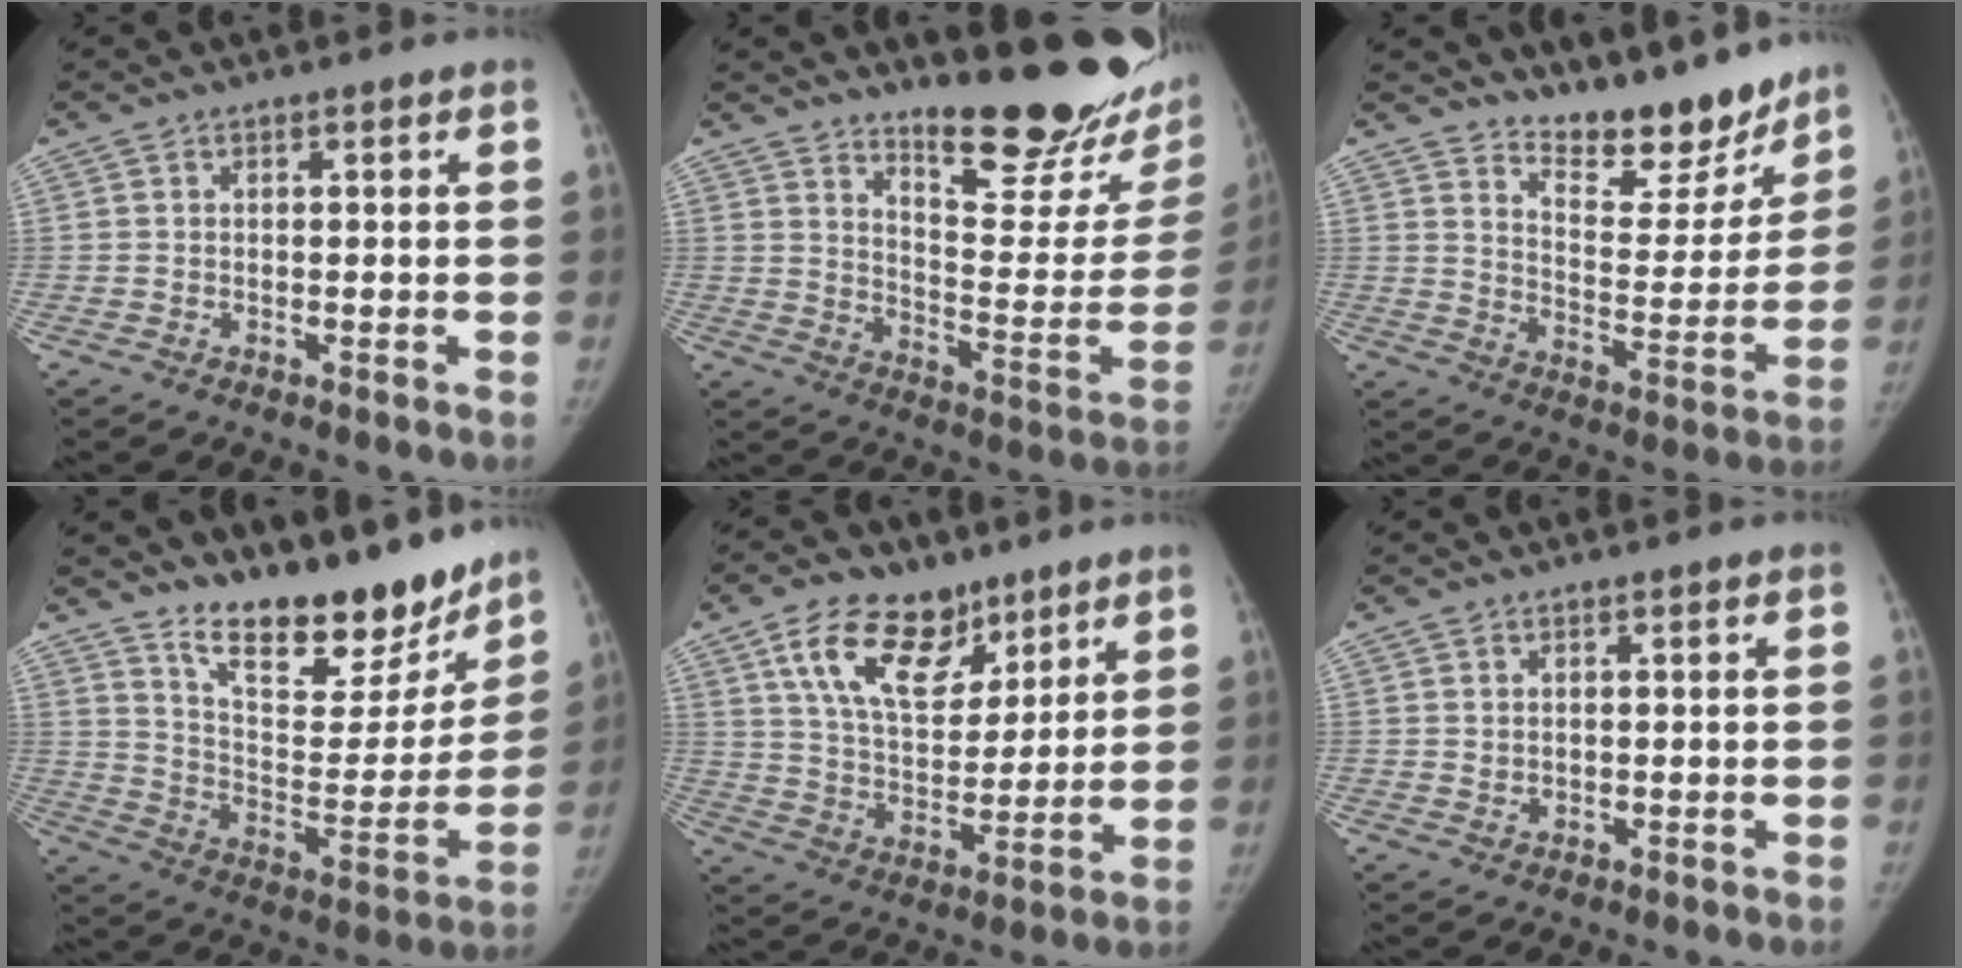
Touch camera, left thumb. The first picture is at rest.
{"total": 22.8, "force": [18.0, 5.4, 13.0], "torque": [-0.145, -0.156, 0.247]}
{"total": 14.7, "force": [13.0, 4.8, 5.0], "torque": [-0.029, -0.108, 0.199]}
{"total": 21.4, "force": [17.1, 7.5, 10.4], "torque": [-0.104, -0.116, 0.266]}
{"total": 15.9, "force": [9.1, 9.2, 9.2], "torque": [-0.123, -0.043, 0.166]}
{"total": 1.0, "force": [0.4, 0.8, 0.4], "torque": [0.000, -0.004, 0.009]}